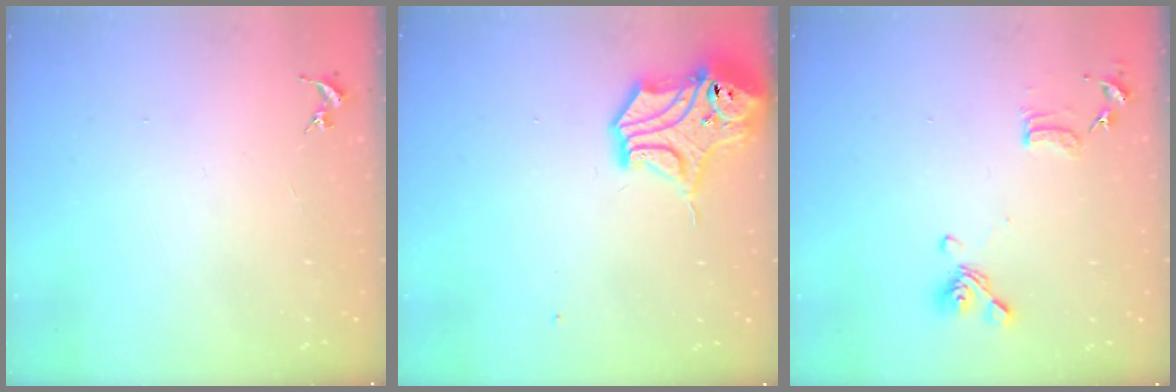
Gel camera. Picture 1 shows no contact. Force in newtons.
{"total": 14.8, "press": 14.7, "slide": 2.2}
{"total": 12.9, "press": 12.8, "slide": 1.9}